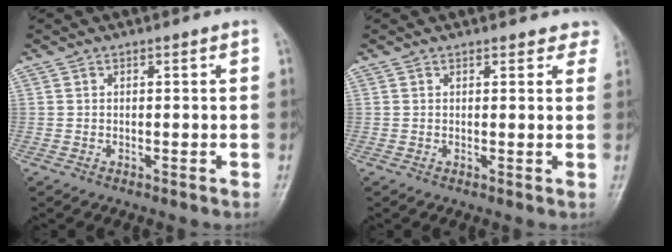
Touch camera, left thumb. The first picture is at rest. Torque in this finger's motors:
{"motor_torque": [-0.29, 0.35, 0.11, 0.15, -0.02]}